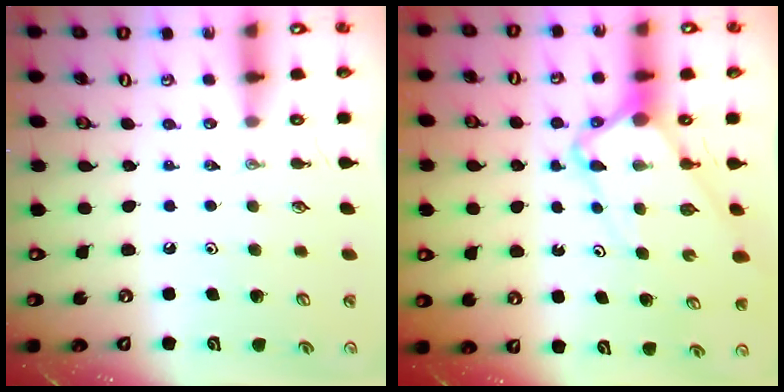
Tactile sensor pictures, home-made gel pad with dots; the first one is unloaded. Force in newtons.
{"total": 4.9, "press": 4.8, "slide": 0.6}